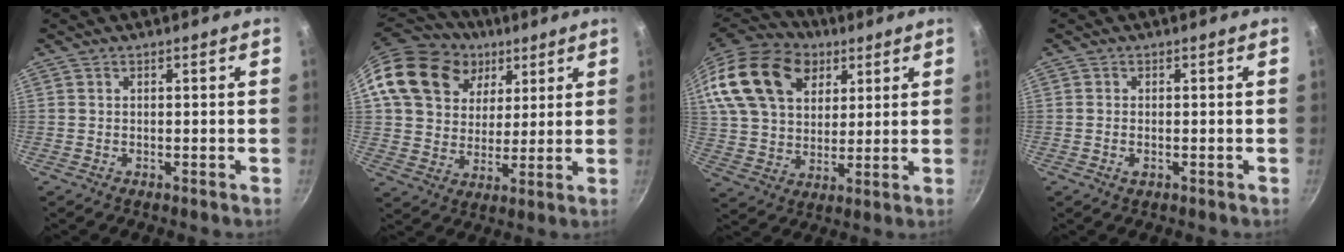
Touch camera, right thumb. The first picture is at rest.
{"total": 20.1, "force": [8.1, 15.6, 9.7], "torque": [-0.163, 0.004, 0.142]}
{"total": 25.3, "force": [11.4, 17.5, 14.2], "torque": [-0.280, 0.009, 0.208]}
{"total": 1.2, "force": [-0.4, 0.5, 1.0], "torque": [-0.022, 0.000, -0.008]}